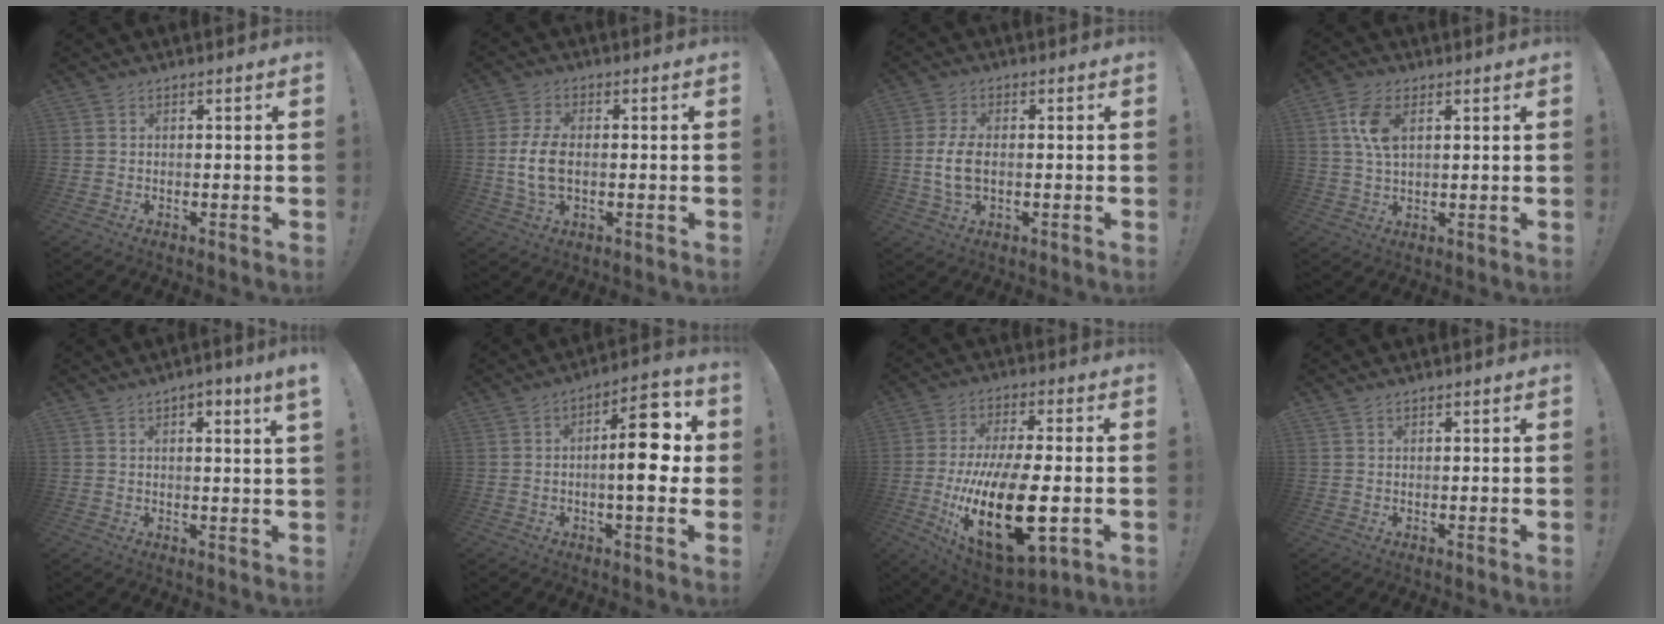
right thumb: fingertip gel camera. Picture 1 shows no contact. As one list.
[{"total": 8.3, "force": [-0.8, 4.6, 6.9], "torque": [-0.139, -0.006, -0.012]}, {"total": 7.1, "force": [-0.7, 3.8, 6.0], "torque": [-0.118, -0.004, -0.011]}, {"total": 8.3, "force": [2.9, 4.4, 6.4], "torque": [-0.128, 0.001, 0.052]}, {"total": 3.4, "force": [1.8, -0.4, 2.9], "torque": [-0.036, -0.012, 0.024]}, {"total": 14.0, "force": [0.8, 5.0, 13.0], "torque": [-0.168, 0.001, 0.003]}, {"total": 24.6, "force": [-4.8, 10.2, 21.8], "torque": [-0.408, 0.000, -0.066]}, {"total": 1.0, "force": [0.9, 0.3, 0.3], "torque": [0.000, -0.003, 0.016]}]